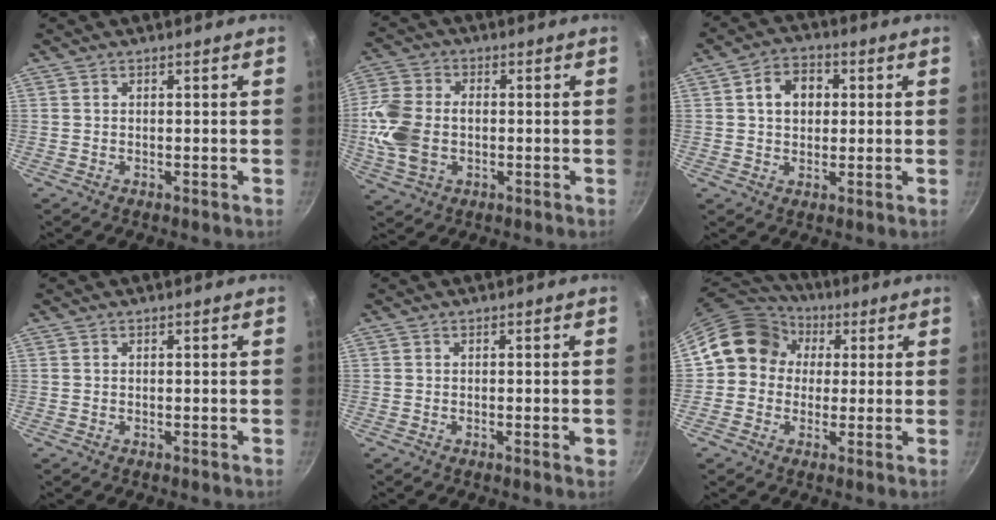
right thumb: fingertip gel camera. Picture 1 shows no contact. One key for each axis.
{"total": 11.7, "fx": -1.1, "fy": 8.2, "fz": 8.3, "tx": -0.167, "ty": 0.008, "tz": -0.030}
{"total": 7.5, "fx": 1.6, "fy": 5.7, "fz": 4.6, "tx": -0.047, "ty": 0.010, "tz": 0.018}
{"total": 0.0}
{"total": 1.6, "fx": -0.5, "fy": 0.3, "fz": 1.5, "tx": -0.020, "ty": 0.000, "tz": -0.008}
{"total": 12.7, "fx": 1.8, "fy": 11.3, "fz": 5.4, "tx": -0.056, "ty": 0.028, "tz": 0.009}